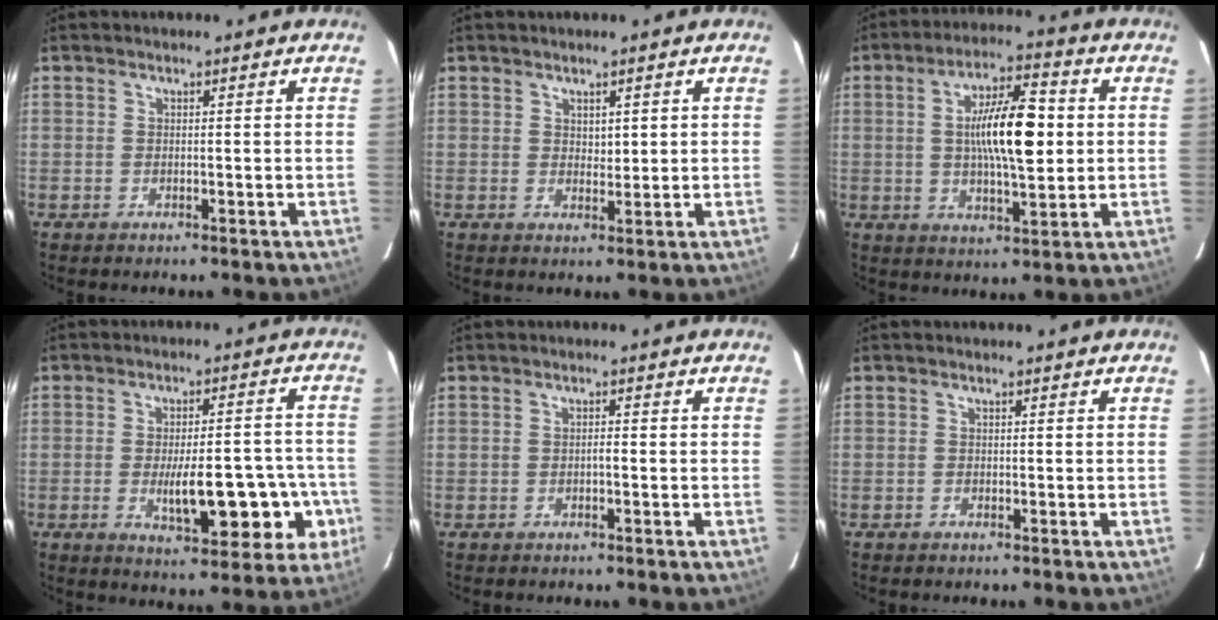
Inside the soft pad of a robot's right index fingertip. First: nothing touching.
{"total": 1.9, "force": [0.8, 1.0, 1.3], "torque": [-0.018, -0.002, 0.016]}
{"total": 12.5, "force": [1.1, 2.8, 12.1], "torque": [-0.211, 0.013, 0.017]}
{"total": 13.9, "force": [-3.9, 4.5, 12.6], "torque": [-0.152, 0.022, -0.041]}
{"total": 0.7, "force": [-0.3, 0.1, 0.7], "torque": [-0.012, 0.002, -0.005]}
{"total": 0.0}